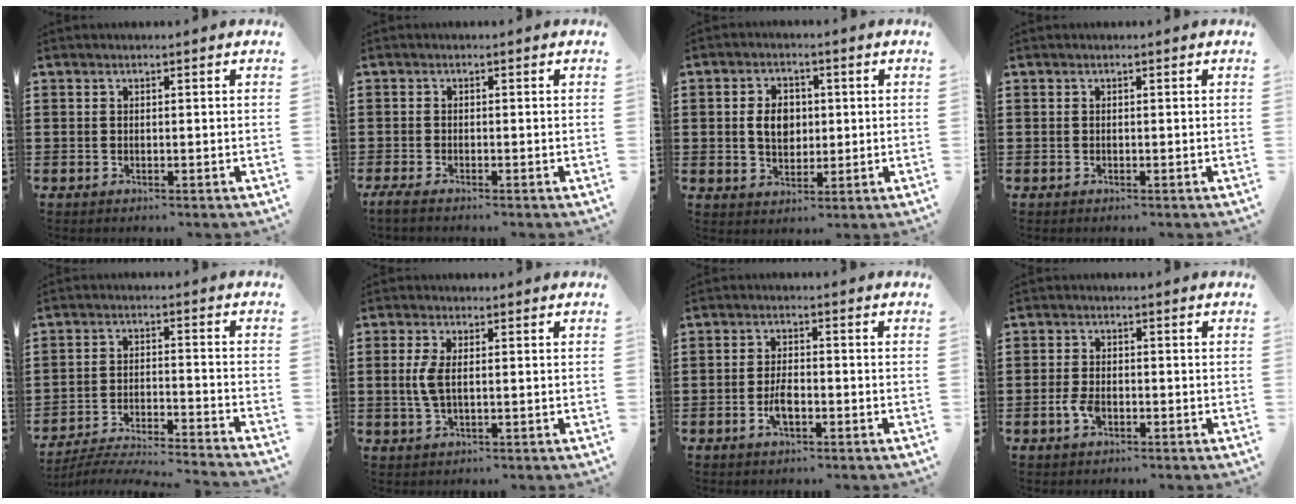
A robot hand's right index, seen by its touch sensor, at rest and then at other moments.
{"total": 1.3, "force": [-1.2, -0.1, 0.6], "torque": [-0.018, -0.006, -0.025]}
{"total": 5.1, "force": [0.4, 3.6, 3.6], "torque": [-0.077, 0.008, 0.000]}
{"total": 0.0}
{"total": 5.3, "force": [-5.1, -0.4, 1.4], "torque": [-0.031, -0.012, -0.105]}
{"total": 3.9, "force": [0.3, 1.6, 3.6], "torque": [-0.092, -0.004, -0.004]}
{"total": 3.5, "force": [-1.3, 1.3, 3.0], "torque": [-0.068, -0.003, -0.025]}
{"total": 3.0, "force": [-1.2, 1.6, 2.3], "torque": [-0.057, -0.007, -0.023]}